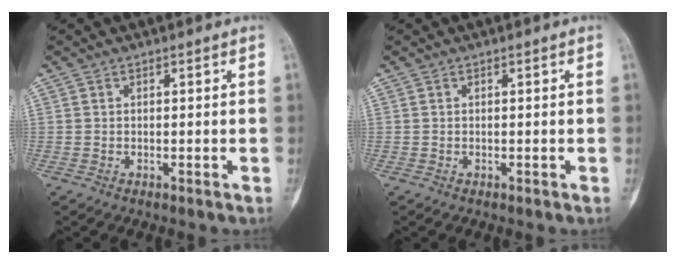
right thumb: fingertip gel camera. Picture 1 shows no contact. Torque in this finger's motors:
{"motor_torque": [0.16, -0.06, 0.13, 0.02, 0.03]}